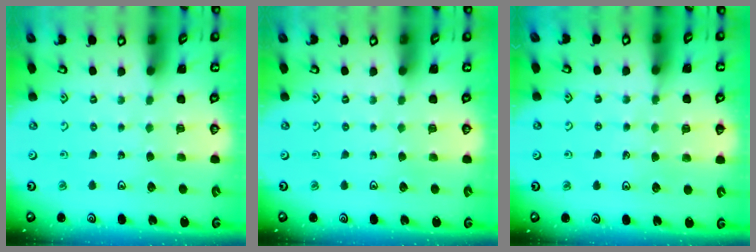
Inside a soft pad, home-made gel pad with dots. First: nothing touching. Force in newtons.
{"total": 0.0}
{"total": 4.4, "press": 4.3, "slide": 0.8}